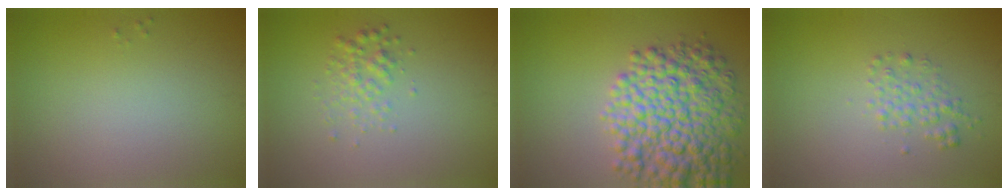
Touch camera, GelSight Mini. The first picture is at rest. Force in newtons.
{"total": 1.9, "press": 1.9, "slide": 0.0}
{"total": 9.1, "press": 9.1, "slide": 0.2}
{"total": 1.8, "press": 1.8, "slide": 0.0}